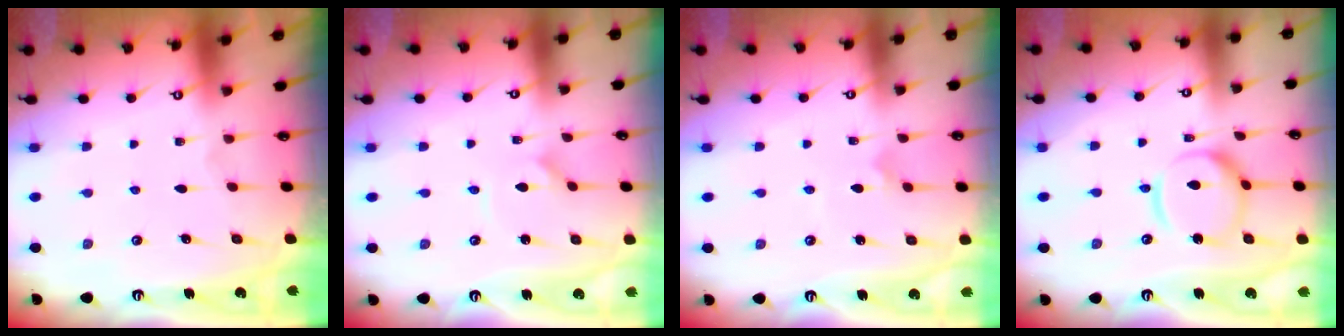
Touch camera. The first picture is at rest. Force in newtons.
{"total": 1.0, "press": 1.0, "slide": 0.2}
{"total": 2.7, "press": 2.6, "slide": 0.5}
{"total": 11.8, "press": 11.8, "slide": 1.1}